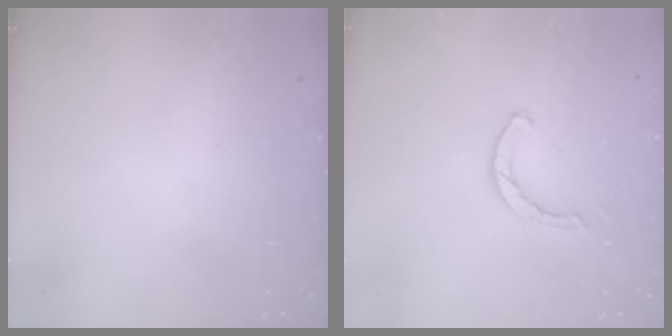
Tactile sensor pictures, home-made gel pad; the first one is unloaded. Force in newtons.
{"total": 2.4, "press": 2.4, "slide": 0.1}